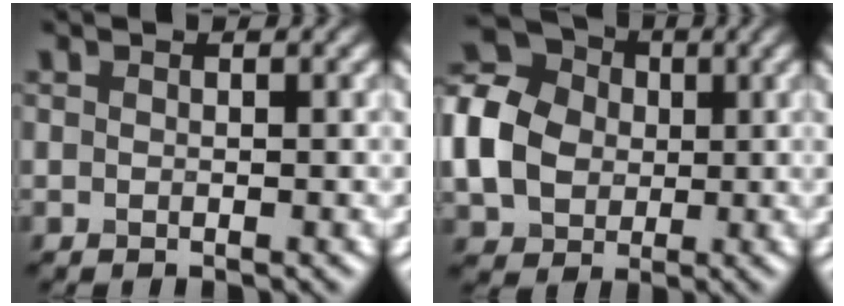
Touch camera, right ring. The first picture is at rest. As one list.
[{"total": 8.5, "force": [-0.3, 7.0, 4.8], "torque": [-0.128, 0.008, -0.007]}]